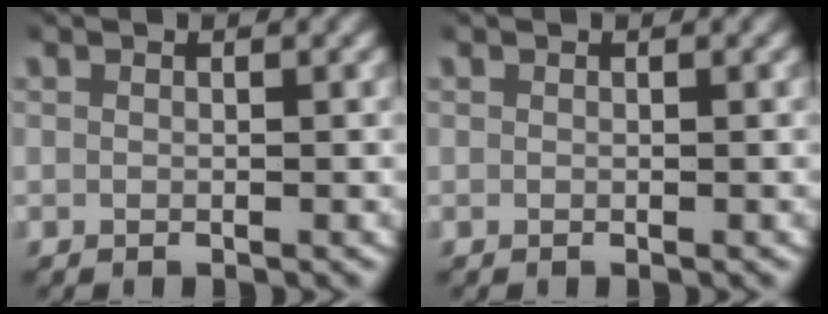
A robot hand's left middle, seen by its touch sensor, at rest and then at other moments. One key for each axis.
{"total": 0.0}